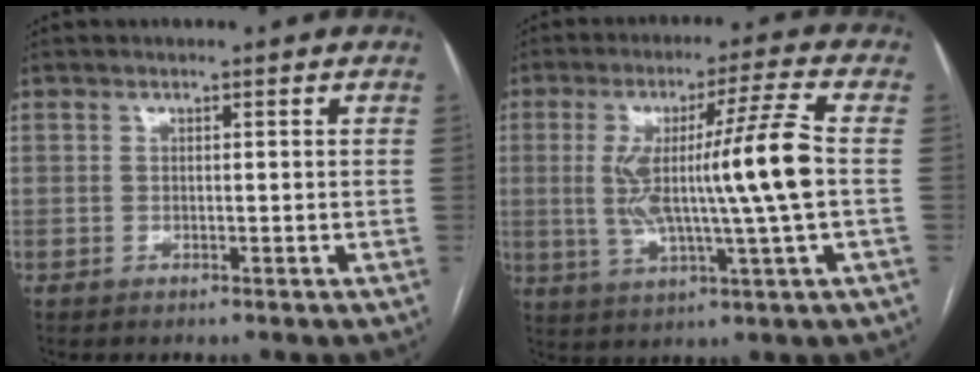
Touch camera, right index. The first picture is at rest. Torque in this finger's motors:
{"motor_torque": [0.73, 0.14, 0.39, 0.18]}